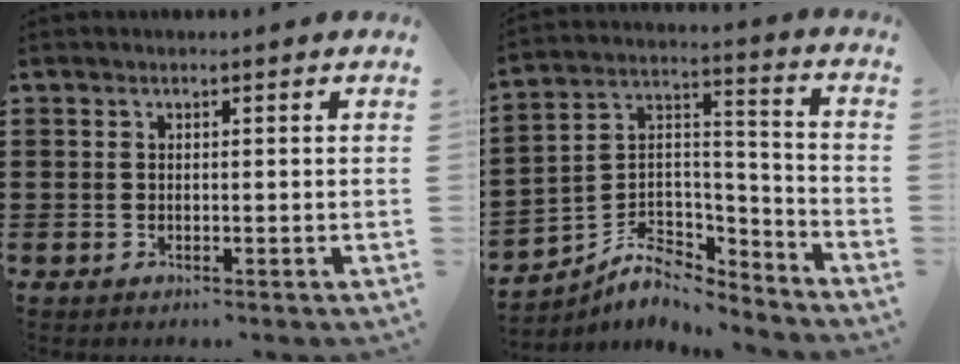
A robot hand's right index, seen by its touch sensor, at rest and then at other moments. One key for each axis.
{"total": 7.0, "fx": -5.7, "fy": 3.7, "fz": 2.0, "tx": -0.048, "ty": 0.006, "tz": -0.109}